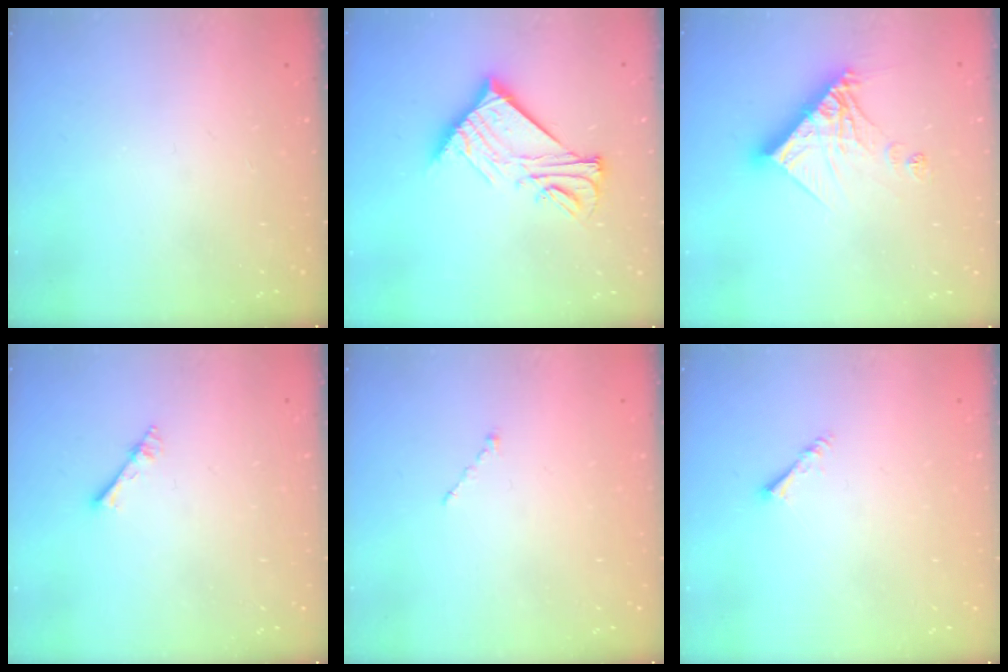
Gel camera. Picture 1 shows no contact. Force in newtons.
{"total": 14.7, "press": 14.7, "slide": 0.4}
{"total": 12.7, "press": 12.7, "slide": 1.2}
{"total": 4.9, "press": 4.9, "slide": 0.6}
{"total": 1.0, "press": 0.9, "slide": 0.3}
{"total": 1.8, "press": 1.8, "slide": 0.1}